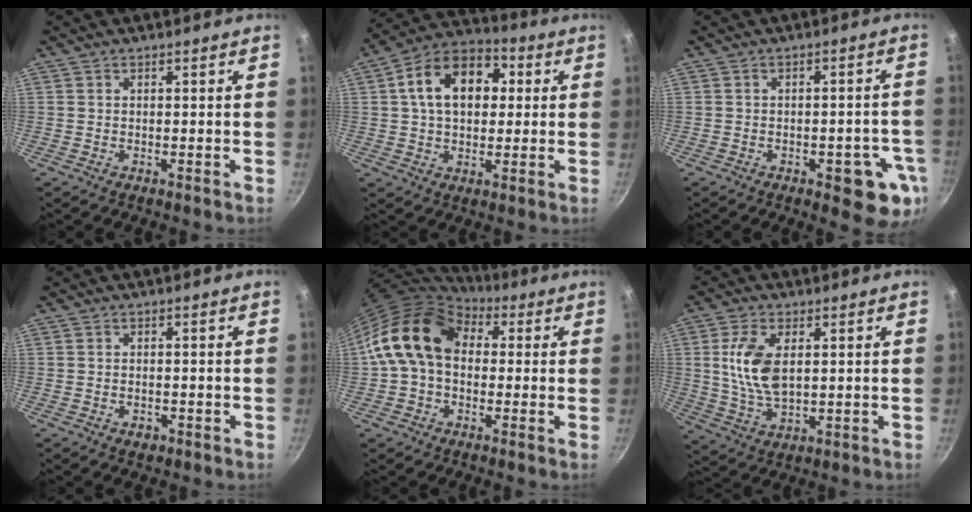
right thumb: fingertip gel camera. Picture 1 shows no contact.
{"total": 15.5, "force": [3.1, 10.6, 10.9], "torque": [-0.144, 0.024, 0.033]}
{"total": 9.6, "force": [-3.7, 4.2, 7.9], "torque": [-0.057, 0.012, -0.042]}
{"total": 1.8, "force": [-0.9, 1.2, 1.0], "torque": [-0.017, 0.005, -0.010]}
{"total": 13.3, "force": [2.2, 9.7, 8.7], "torque": [-0.121, 0.020, 0.021]}
{"total": 10.3, "force": [1.9, 5.4, 8.5], "torque": [-0.165, -0.009, 0.041]}